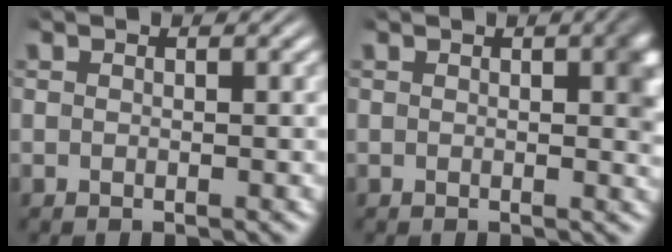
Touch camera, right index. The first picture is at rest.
{"total": 2.2, "force": [0.2, 0.5, 2.2], "torque": [-0.017, -0.003, 0.003]}